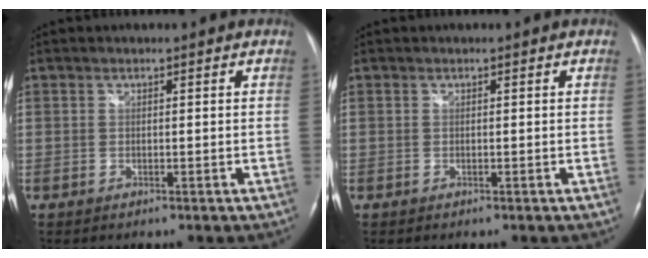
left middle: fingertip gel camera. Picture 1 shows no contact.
{"total": 0.0}